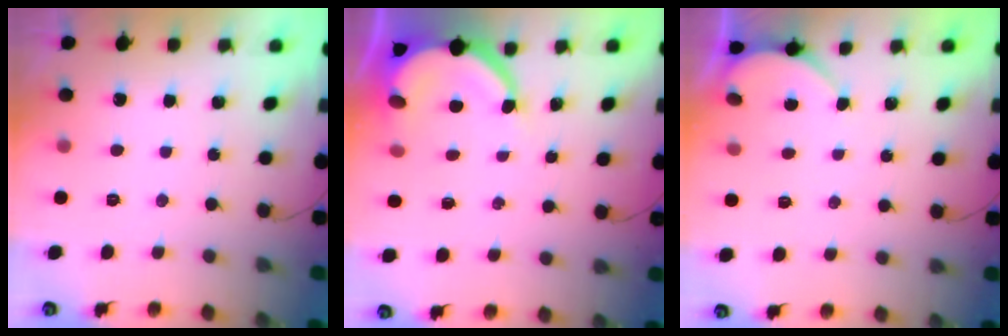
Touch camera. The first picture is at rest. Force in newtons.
{"total": 9.2, "press": 9.2, "slide": 1.0}
{"total": 3.0, "press": 3.0, "slide": 0.2}